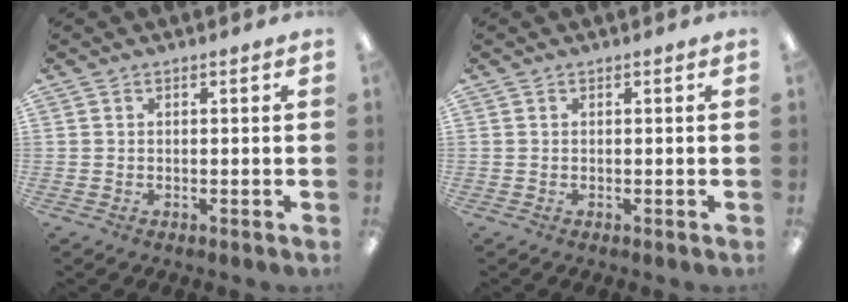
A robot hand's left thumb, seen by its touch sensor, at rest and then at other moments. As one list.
[{"total": 0.0}]